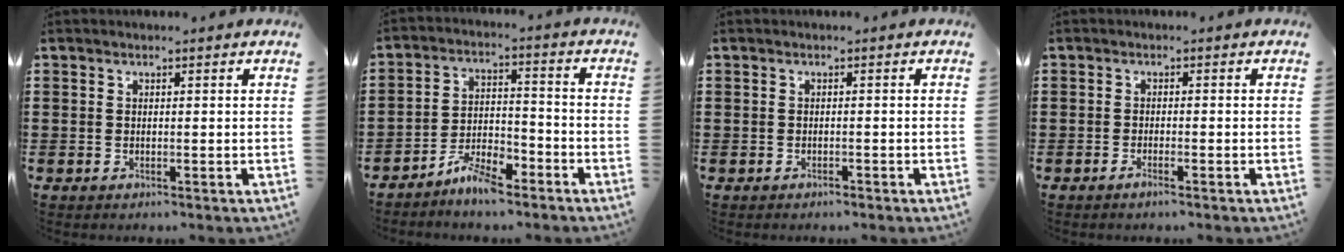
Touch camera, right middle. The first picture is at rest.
{"total": 5.9, "force": [-5.2, 1.4, 2.4], "torque": [-0.061, 0.004, -0.104]}
{"total": 0.5, "force": [-0.5, 0.1, 0.2], "torque": [-0.005, -0.001, -0.010]}
{"total": 1.1, "force": [-0.8, 0.0, 0.8], "torque": [-0.015, -0.005, -0.014]}